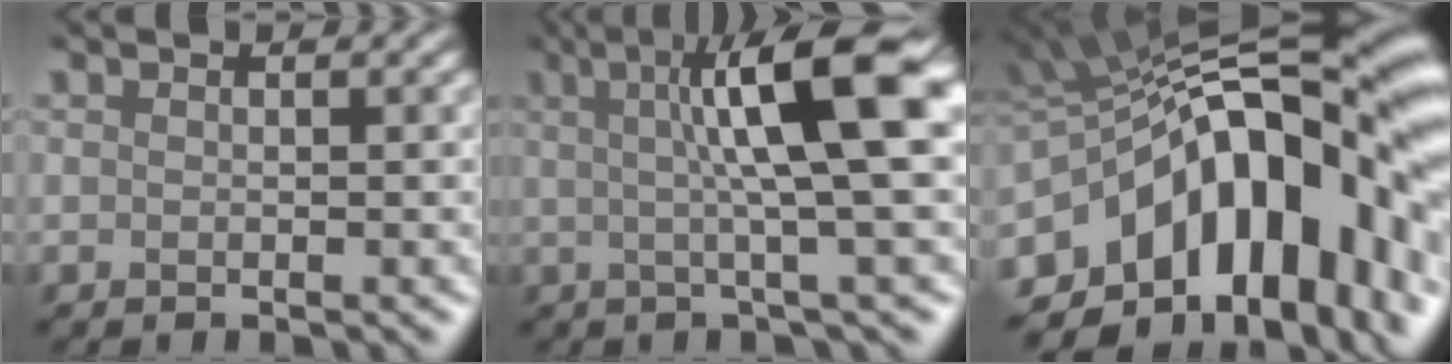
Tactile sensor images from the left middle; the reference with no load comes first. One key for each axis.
{"total": 8.9, "fx": 2.1, "fy": 0.9, "fz": 8.6, "tx": -0.114, "ty": 0.017, "tz": 0.039}
{"total": 16.0, "fx": -3.4, "fy": 8.5, "fz": 13.1, "tx": -0.181, "ty": 0.026, "tz": -0.040}